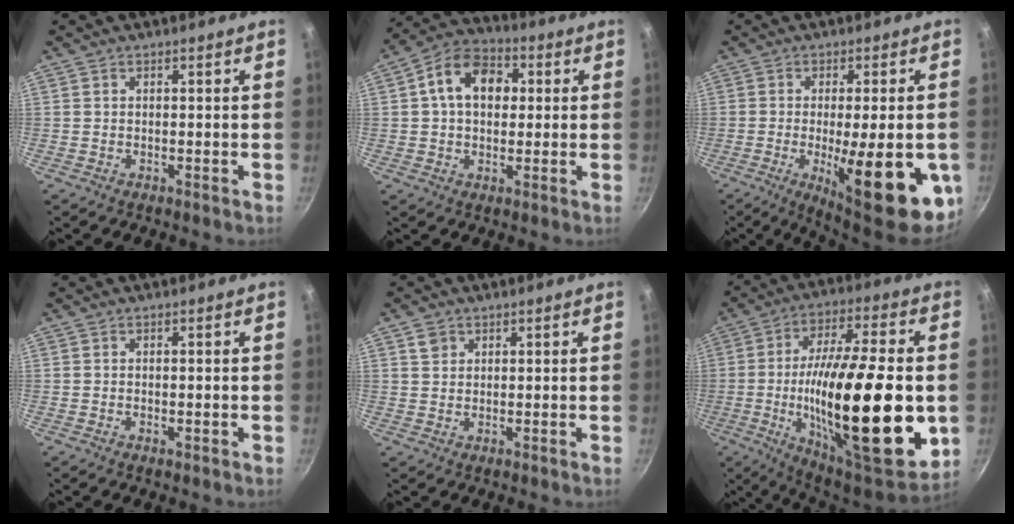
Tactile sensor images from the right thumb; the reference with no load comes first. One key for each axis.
{"total": 12.1, "fx": 2.2, "fy": 8.7, "fz": 8.2, "tx": -0.104, "ty": 0.021, "tz": 0.017}
{"total": 20.4, "fx": -5.7, "fy": 5.9, "fz": 18.6, "tx": -0.230, "ty": -0.008, "tz": -0.068}
{"total": 1.0, "fx": -0.3, "fy": 0.4, "fz": 0.9, "tx": -0.012, "ty": 0.000, "tz": -0.005}
{"total": 2.5, "fx": 1.1, "fy": 2.1, "fz": 0.8, "tx": -0.003, "ty": 0.003, "tz": 0.018}
{"total": 32.8, "fx": -4.0, "fy": 10.4, "fz": 30.9, "tx": -0.485, "ty": -0.001, "tz": -0.061}